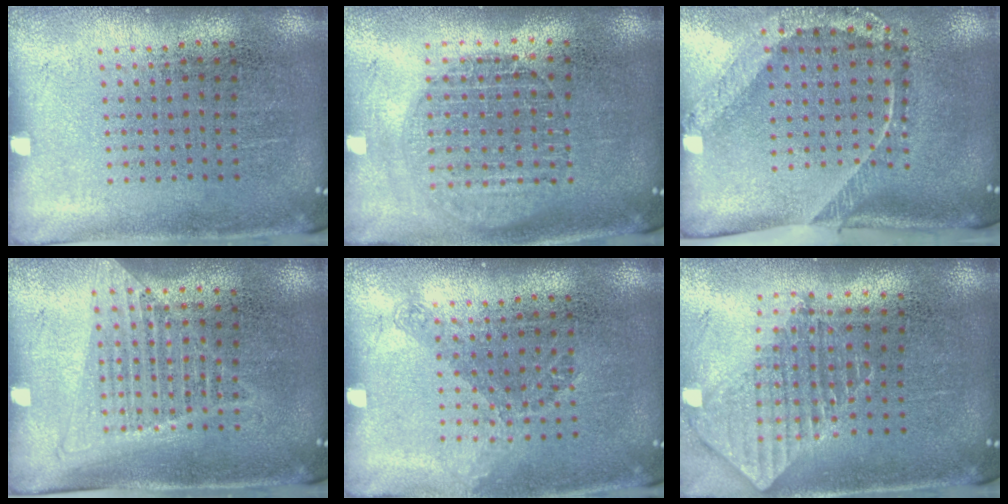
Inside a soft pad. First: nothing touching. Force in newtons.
{"total": 1.6, "press": 1.4, "slide": 0.7}
{"total": 2.5, "press": 1.6, "slide": 1.9}
{"total": 1.3, "press": 1.2, "slide": 0.5}
{"total": 1.2, "press": 0.9, "slide": 0.8}
{"total": 2.0, "press": 1.5, "slide": 1.3}